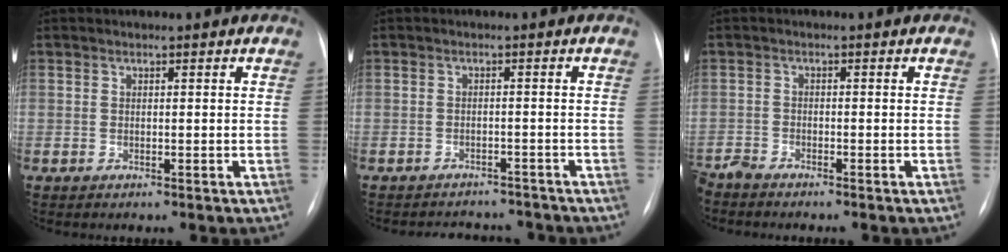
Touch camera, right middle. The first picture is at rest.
{"total": 6.7, "force": [-6.4, 1.9, 0.4], "torque": [-0.002, 0.012, -0.075]}
{"total": 3.0, "force": [-2.9, 0.0, 0.6], "torque": [-0.008, -0.011, -0.054]}